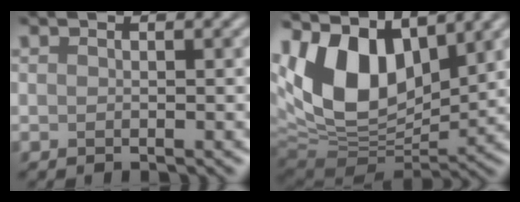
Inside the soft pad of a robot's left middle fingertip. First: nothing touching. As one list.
[{"total": 12.0, "force": [4.7, 7.0, 8.5], "torque": [-0.174, 0.011, 0.085]}]